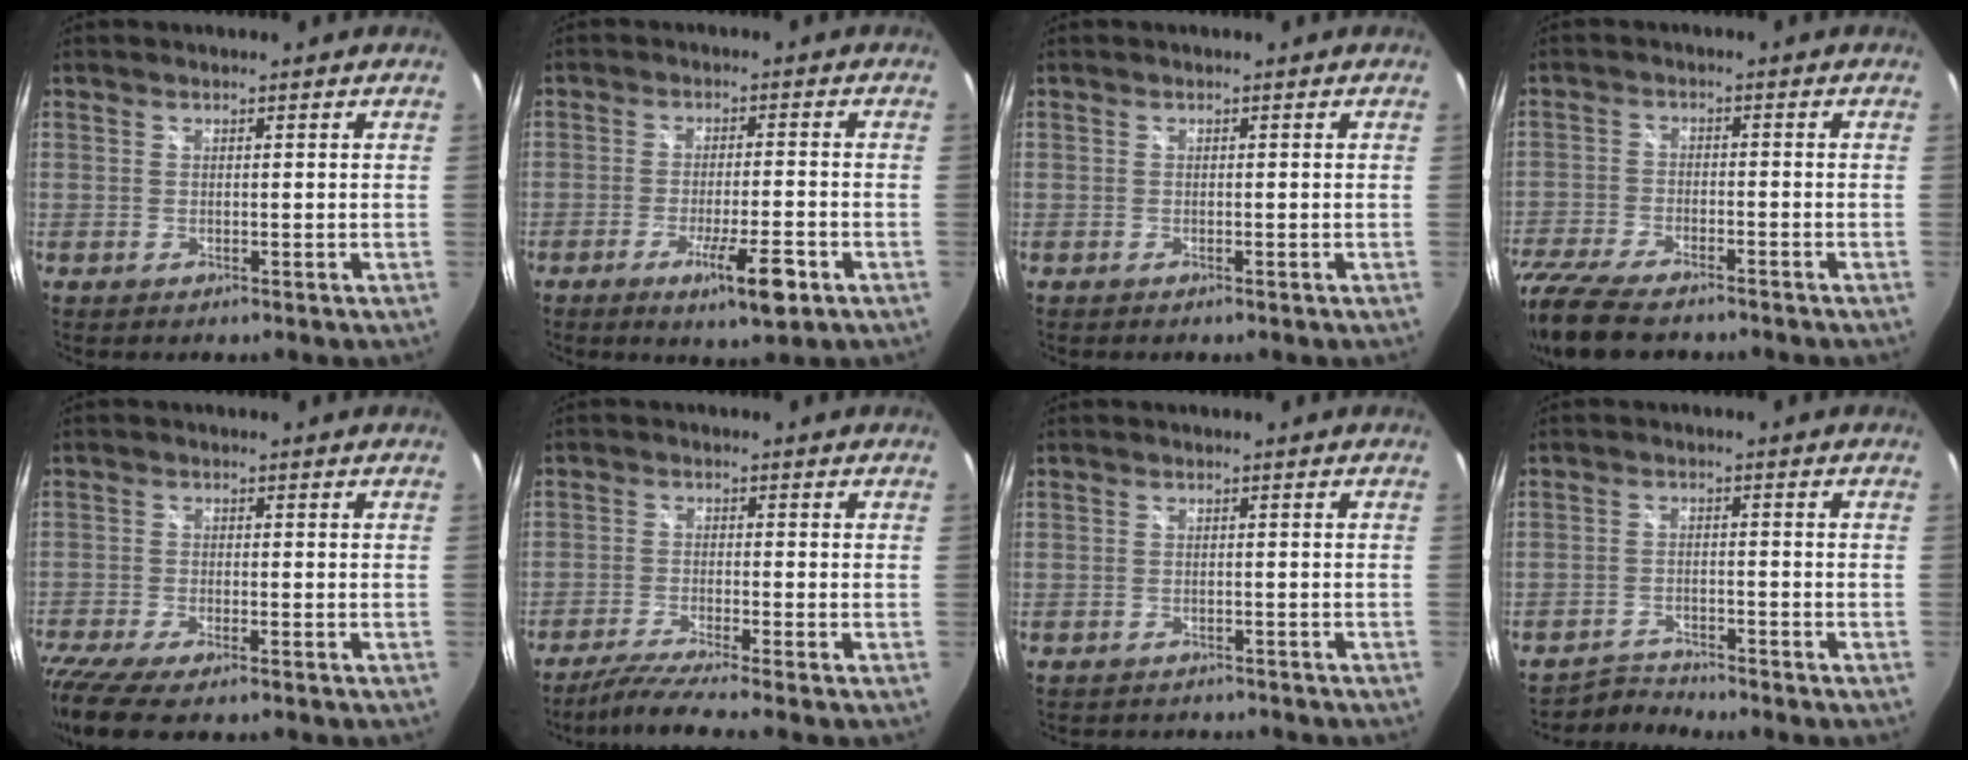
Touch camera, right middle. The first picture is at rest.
{"total": 8.0, "force": [-4.3, 1.1, 6.7], "torque": [-0.123, -0.019, -0.067]}
{"total": 0.0}
{"total": 16.8, "force": [-13.4, 5.5, 8.5], "torque": [-0.207, -0.048, -0.234]}
{"total": 9.3, "force": [-7.5, 1.8, 5.2], "torque": [-0.131, -0.045, -0.137]}
{"total": 7.1, "force": [-6.0, -1.3, 3.4], "torque": [-0.083, -0.022, -0.108]}
{"total": 4.9, "force": [-4.5, 1.5, 1.2], "torque": [-0.029, -0.010, -0.061]}
{"total": 4.1, "force": [-4.1, 0.4, -0.4], "torque": [-0.006, 0.006, -0.075]}